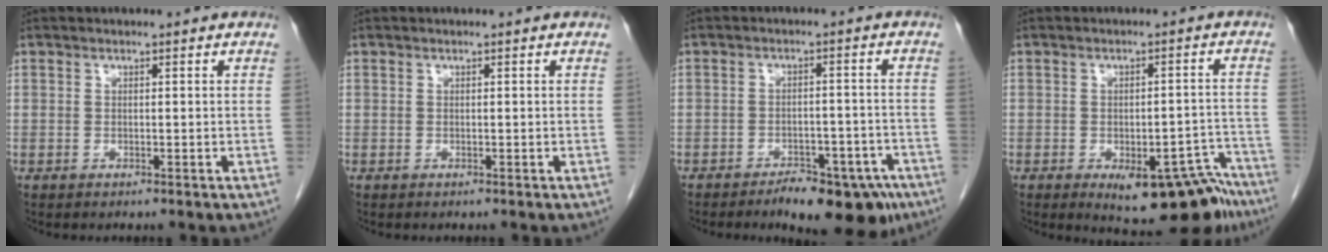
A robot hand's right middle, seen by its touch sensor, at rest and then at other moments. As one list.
[{"total": 0.0}, {"total": 10.8, "force": [-7.9, 4.0, 6.2], "torque": [-0.060, 0.010, -0.112]}, {"total": 12.2, "force": [-8.5, 4.3, 7.6], "torque": [-0.049, 0.020, -0.110]}]